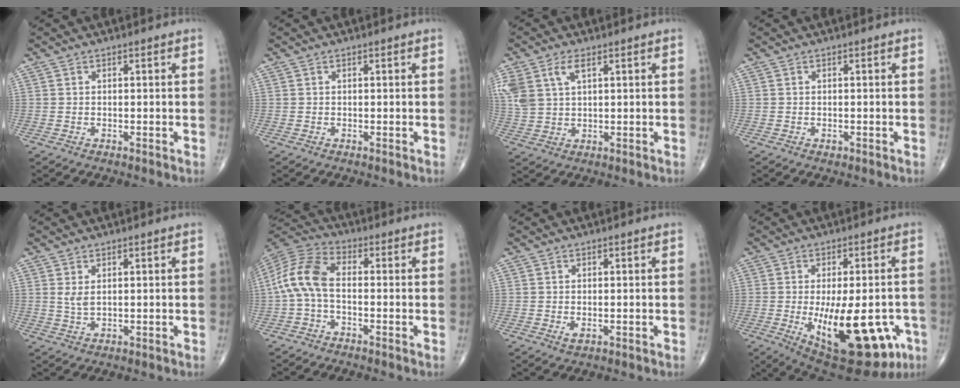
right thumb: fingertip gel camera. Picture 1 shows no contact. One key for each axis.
{"total": 0.0}
{"total": 8.4, "fx": 3.7, "fy": 4.6, "fz": 6.0, "tx": -0.146, "ty": 0.003, "tz": 0.079}
{"total": 0.5, "fx": -0.2, "fy": 0.4, "fz": 0.3, "tx": -0.004, "ty": 0.000, "tz": -0.002}
{"total": 2.1, "fx": 0.8, "fy": 0.9, "fz": 1.7, "tx": -0.032, "ty": -0.004, "tz": 0.020}
{"total": 9.6, "fx": -1.0, "fy": 5.1, "fz": 8.1, "tx": -0.173, "ty": 0.029, "tz": -0.032}
{"total": 1.2, "fx": -0.2, "fy": 0.6, "fz": 1.0, "tx": -0.016, "ty": -0.003, "tz": 0.000}
{"total": 22.4, "fx": -6.6, "fy": 9.7, "fz": 19.0, "tx": -0.235, "ty": -0.011, "tz": -0.068}